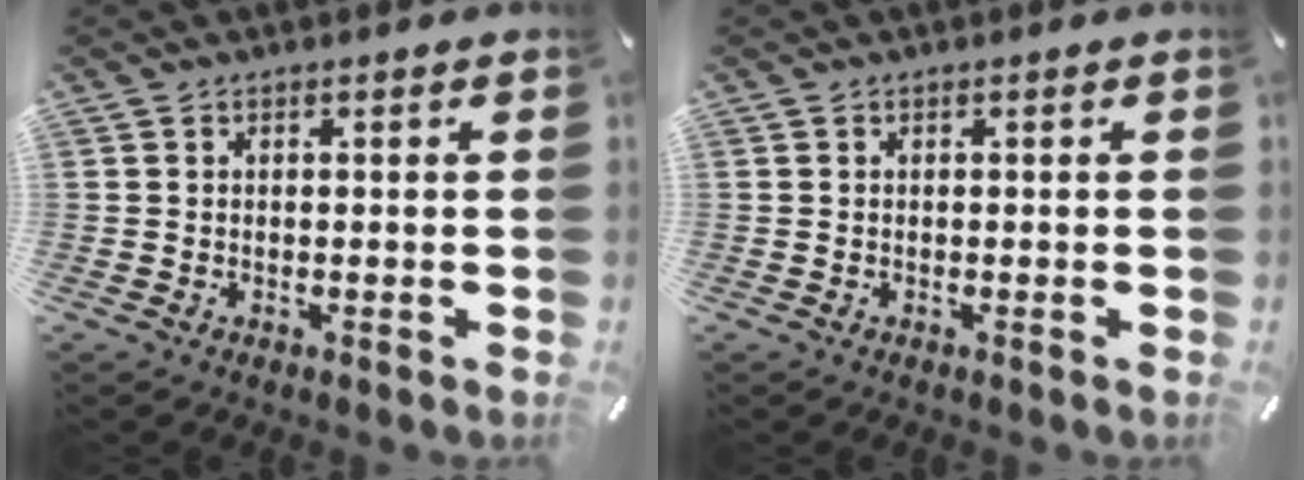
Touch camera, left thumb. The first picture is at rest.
{"total": 0.0}